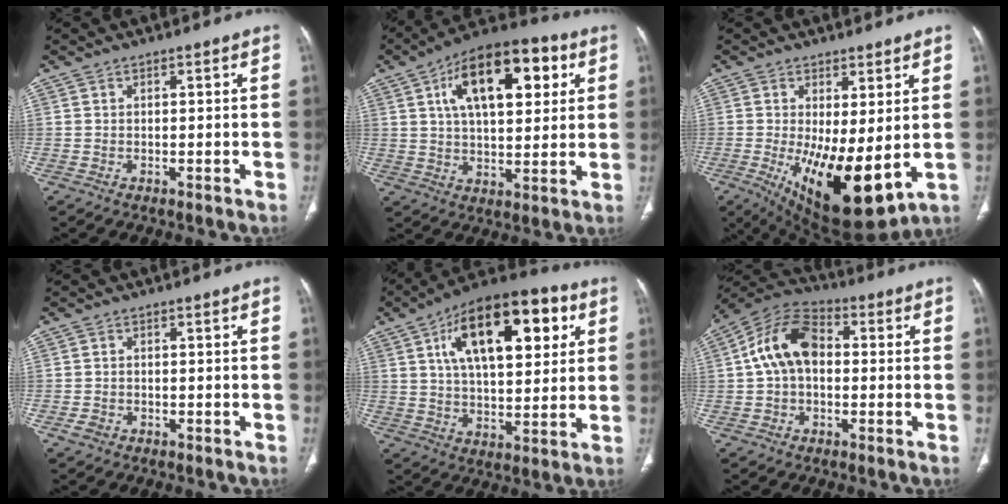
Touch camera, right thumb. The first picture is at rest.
{"total": 19.6, "force": [6.7, 9.7, 15.6], "torque": [-0.213, 0.002, 0.102]}
{"total": 15.7, "force": [-1.9, 6.0, 14.4], "torque": [-0.239, -0.034, -0.007]}
{"total": 1.7, "force": [-0.8, 1.3, 0.7], "torque": [-0.013, 0.006, -0.013]}
{"total": 22.7, "force": [8.0, 10.9, 18.2], "torque": [-0.257, 0.001, 0.124]}
{"total": 12.1, "force": [1.0, 8.0, 9.0], "torque": [-0.161, 0.033, 0.004]}